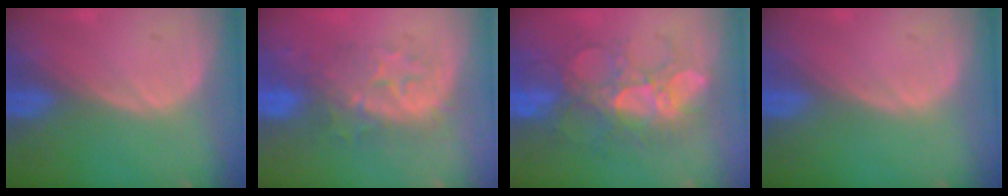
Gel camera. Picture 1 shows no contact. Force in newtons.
{"total": 8.0, "press": 7.9, "slide": 1.6}
{"total": 9.1, "press": 9.0, "slide": 1.8}
{"total": 0.0}